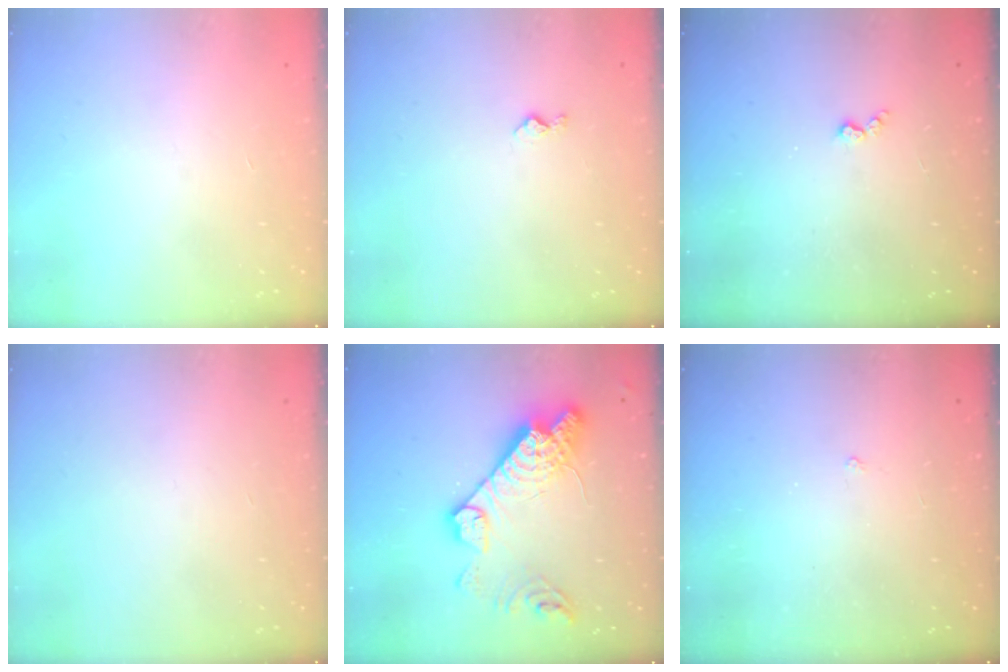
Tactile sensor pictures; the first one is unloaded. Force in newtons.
{"total": 3.3, "press": 3.3, "slide": 0.4}
{"total": 2.9, "press": 2.9, "slide": 0.5}
{"total": 0.0}
{"total": 19.0, "press": 18.9, "slide": 1.6}
{"total": 1.1, "press": 1.1, "slide": 0.3}